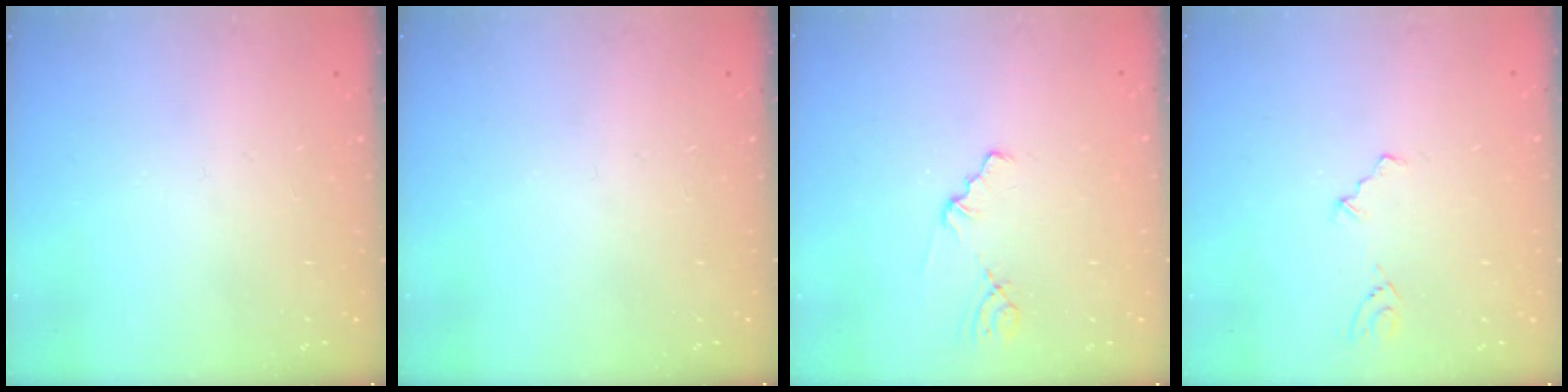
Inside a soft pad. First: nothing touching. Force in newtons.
{"total": 0.0}
{"total": 1.2, "press": 1.2, "slide": 0.2}
{"total": 2.7, "press": 2.5, "slide": 1.2}